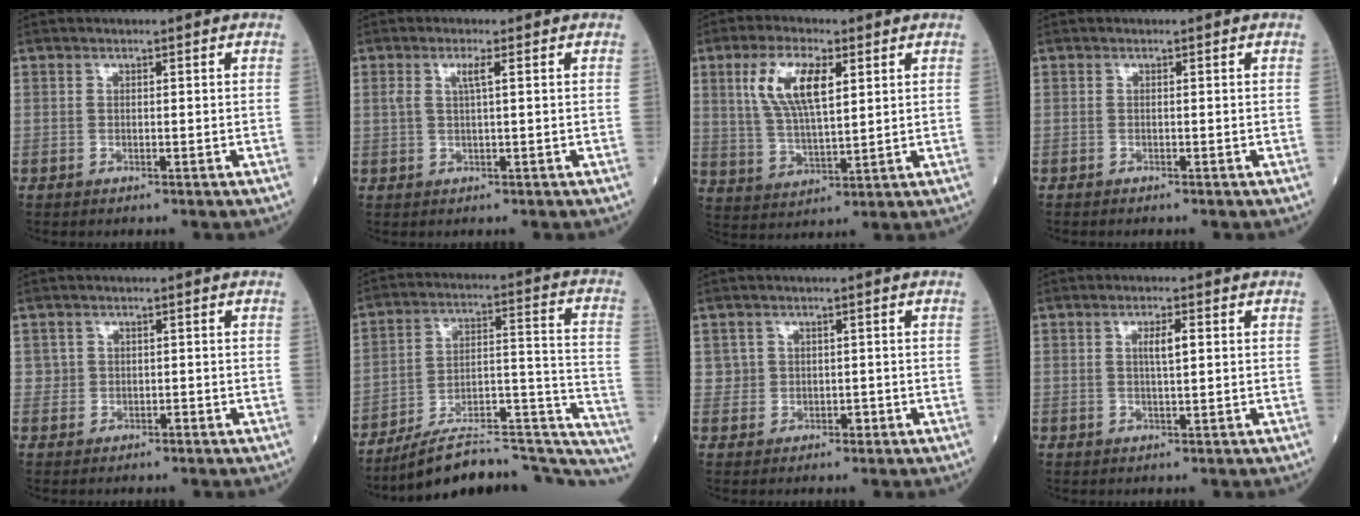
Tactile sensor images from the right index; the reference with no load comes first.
{"total": 2.2, "force": [0.8, 0.1, 2.1], "torque": [-0.047, 0.004, 0.016]}
{"total": 9.6, "force": [3.6, 3.1, 8.4], "torque": [-0.178, 0.010, 0.074]}
{"total": 0.0}
{"total": 1.3, "force": [0.1, 1.3, 0.0], "torque": [0.005, 0.004, 0.000]}
{"total": 23.1, "force": [-20.0, 5.0, 10.5], "torque": [-0.081, 0.056, -0.284]}
{"total": 2.2, "force": [0.3, 2.2, 0.2], "torque": [0.001, 0.004, 0.007]}
{"total": 2.8, "force": [0.7, 0.2, 2.6], "torque": [-0.050, 0.002, 0.013]}